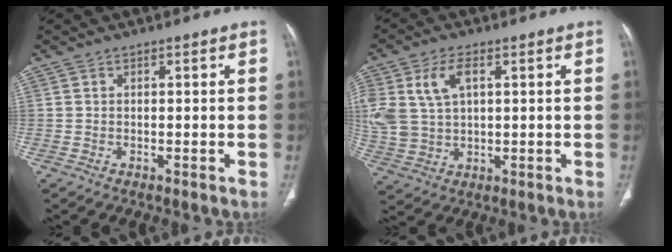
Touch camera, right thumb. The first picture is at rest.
{"total": 11.1, "force": [3.4, 6.9, 8.1], "torque": [-0.179, 0.003, 0.077]}